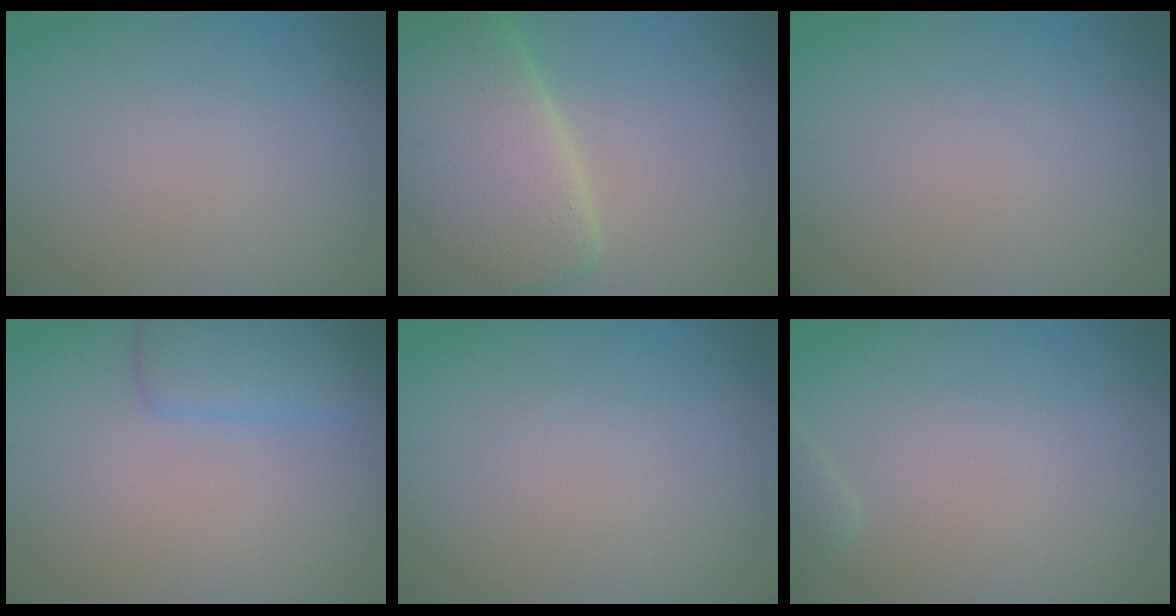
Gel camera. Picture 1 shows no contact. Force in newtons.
{"total": 11.8, "press": 11.8, "slide": 0.6}
{"total": 0.0}
{"total": 3.6, "press": 3.6, "slide": 0.0}
{"total": 0.0}
{"total": 1.1, "press": 1.1, "slide": 0.1}